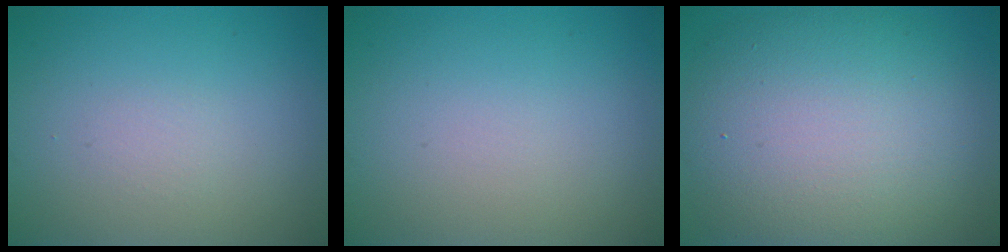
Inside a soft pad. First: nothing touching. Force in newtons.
{"total": 0.0}
{"total": 12.3, "press": 12.3, "slide": 0.6}